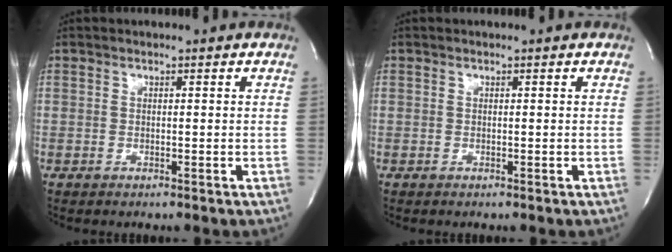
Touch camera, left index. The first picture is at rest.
{"total": 0.0}